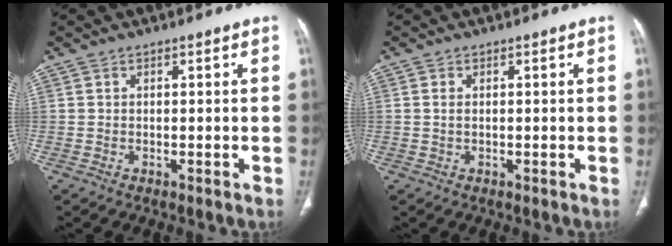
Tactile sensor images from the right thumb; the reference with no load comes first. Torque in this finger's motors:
{"motor_torque": [-0.16, 0.04, -0.21, -0.09, -0.04]}